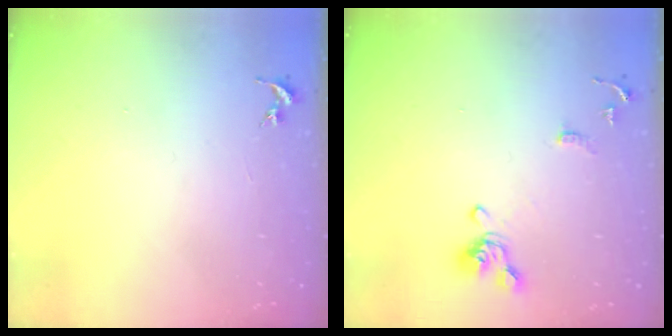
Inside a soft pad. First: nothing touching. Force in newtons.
{"total": 11.3, "press": 11.2, "slide": 1.3}